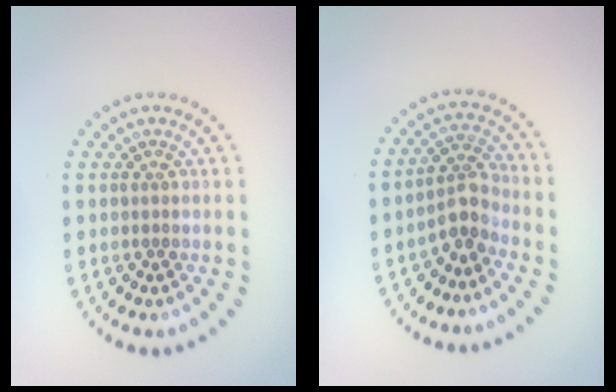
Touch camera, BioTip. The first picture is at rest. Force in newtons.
{"total": 2.7, "press": 2.2, "slide": 1.6}